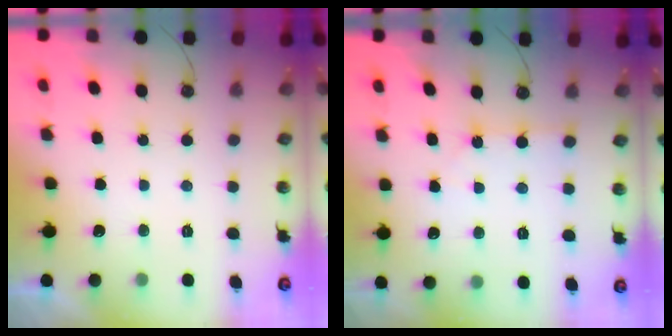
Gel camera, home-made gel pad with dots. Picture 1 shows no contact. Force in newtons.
{"total": 1.7, "press": 1.6, "slide": 0.3}